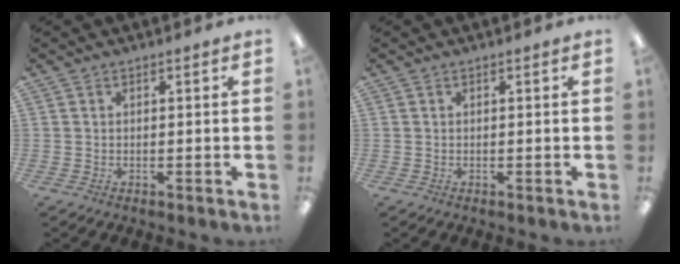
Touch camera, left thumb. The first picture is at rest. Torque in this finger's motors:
{"motor_torque": [0.03, -0.11, -0.01, 0.00, 0.02]}